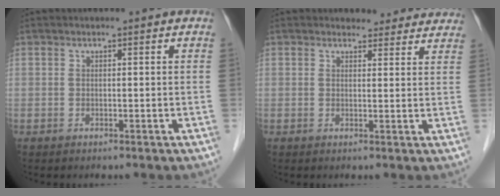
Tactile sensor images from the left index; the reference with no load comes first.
{"total": 6.5, "force": [6.1, 2.2, 0.5], "torque": [0.017, 0.003, 0.051]}